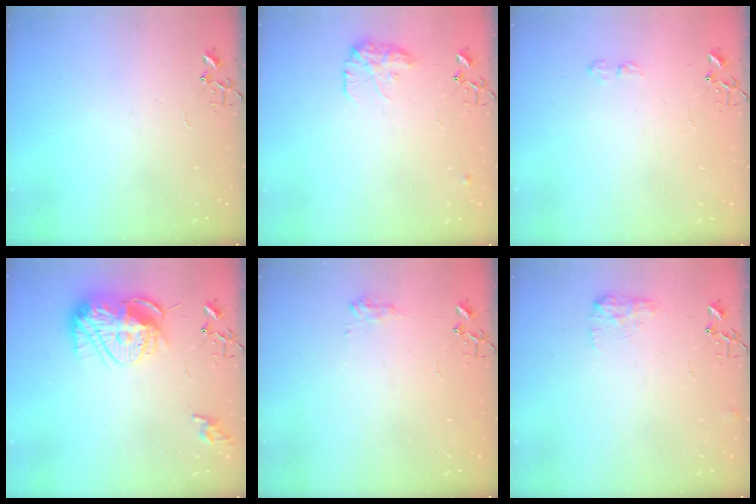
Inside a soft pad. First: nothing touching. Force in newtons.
{"total": 10.8, "press": 10.8, "slide": 0.6}
{"total": 6.4, "press": 6.4, "slide": 0.9}
{"total": 15.3, "press": 15.3, "slide": 0.9}
{"total": 7.7, "press": 7.7, "slide": 0.4}
{"total": 8.3, "press": 8.2, "slide": 0.3}